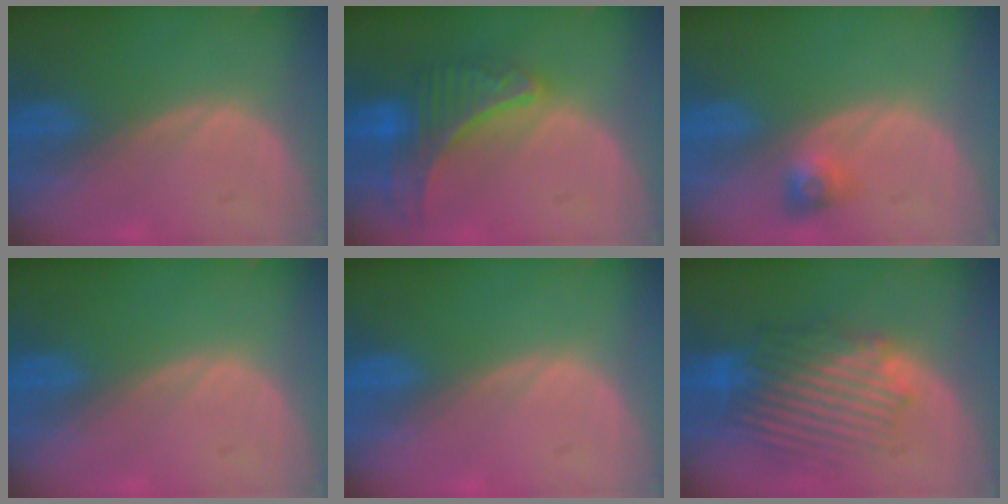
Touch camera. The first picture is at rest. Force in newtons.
{"total": 9.1, "press": 8.0, "slide": 4.3}
{"total": 3.0, "press": 2.7, "slide": 1.3}
{"total": 0.0}
{"total": 0.0}
{"total": 9.8, "press": 9.1, "slide": 3.5}